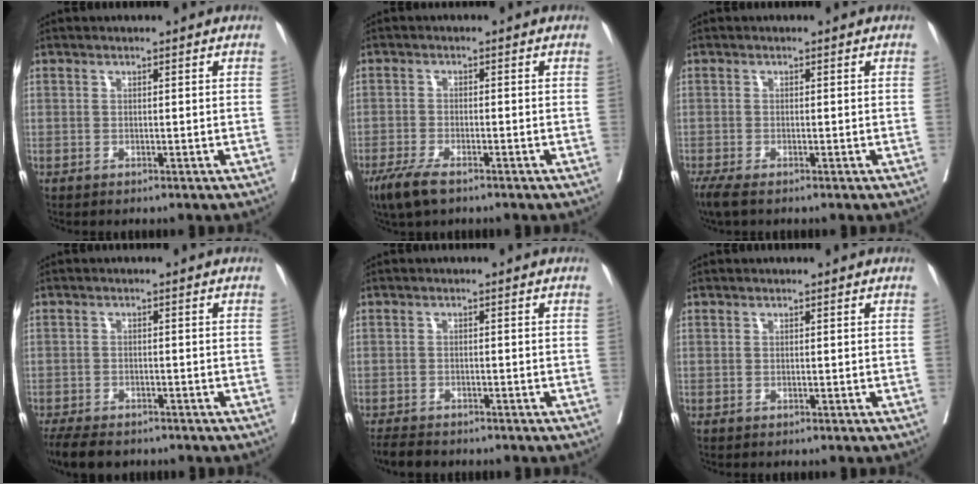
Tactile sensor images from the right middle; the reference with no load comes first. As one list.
[{"total": 4.5, "force": [-3.2, 1.1, 3.0], "torque": [-0.063, -0.008, -0.057]}, {"total": 3.2, "force": [-2.4, 0.7, 2.0], "torque": [-0.041, -0.013, -0.043]}, {"total": 7.5, "force": [-6.1, 2.9, 3.4], "torque": [-0.055, -0.010, -0.090]}, {"total": 4.0, "force": [-3.6, 1.2, 1.3], "torque": [-0.023, -0.010, -0.058]}, {"total": 0.0}]